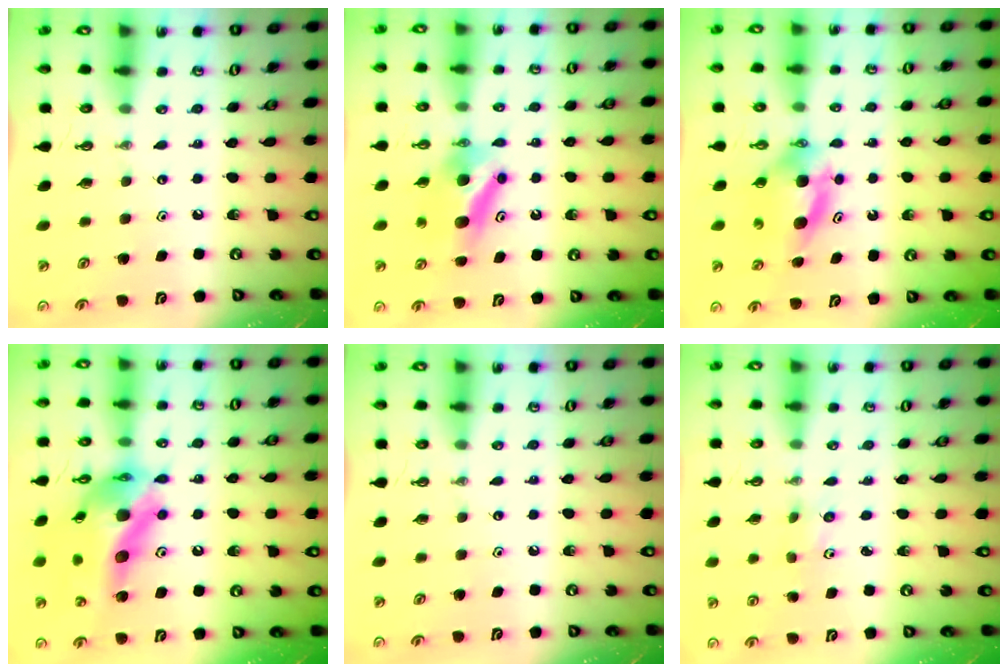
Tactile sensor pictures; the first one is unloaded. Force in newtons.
{"total": 8.1, "press": 5.8, "slide": 5.7}
{"total": 5.7, "press": 5.6, "slide": 1.2}
{"total": 20.4, "press": 20.2, "slide": 2.4}
{"total": 0.0}
{"total": 4.7, "press": 4.0, "slide": 2.4}